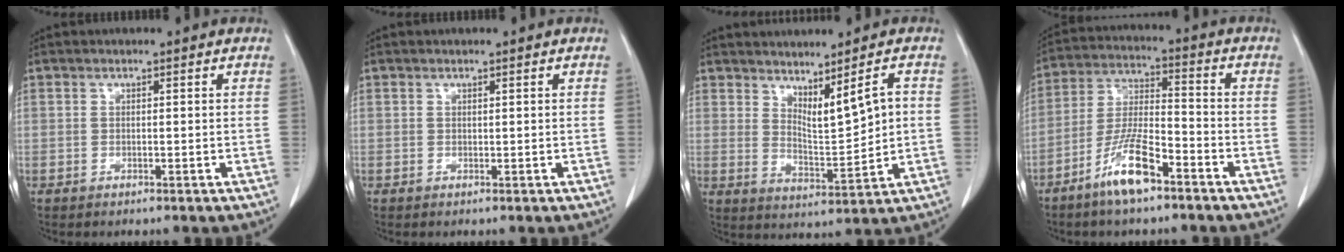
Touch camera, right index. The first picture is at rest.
{"total": 0.0}
{"total": 6.5, "force": [2.0, 1.1, 6.1], "torque": [-0.105, -0.006, 0.049]}
{"total": 10.1, "force": [-6.5, 1.9, 7.5], "torque": [-0.156, -0.010, -0.126]}